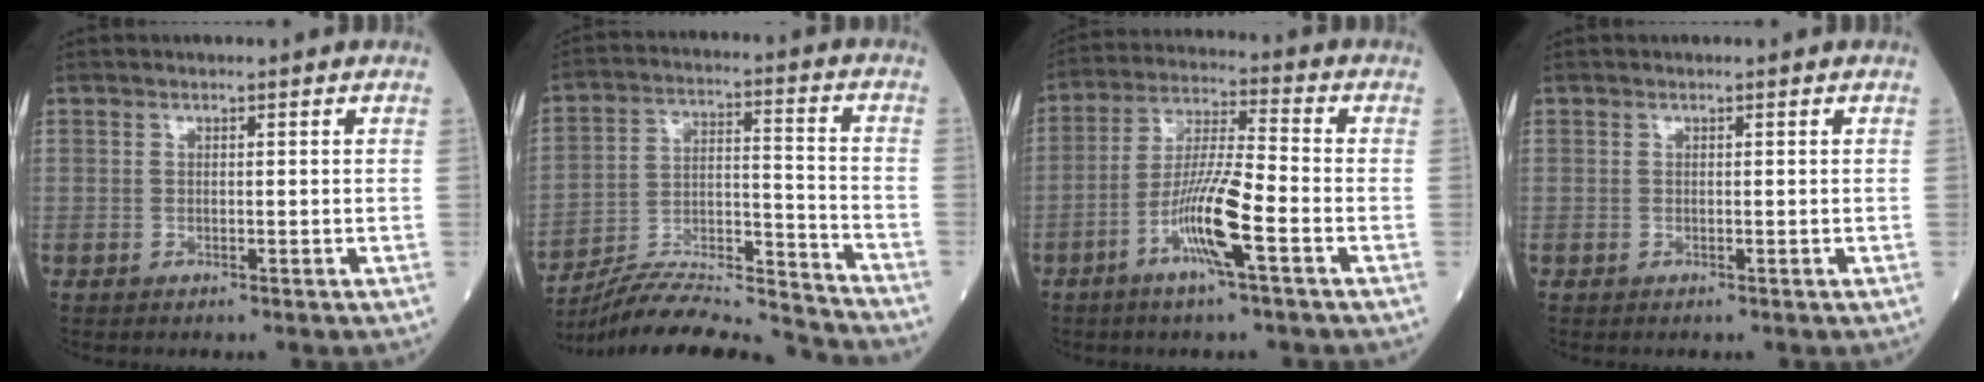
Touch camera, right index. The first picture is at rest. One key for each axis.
{"total": 18.8, "fx": -18.2, "fy": -0.5, "fz": 4.9, "tx": -0.102, "ty": 0.014, "tz": -0.298}
{"total": 10.1, "fx": -4.3, "fy": 0.3, "fz": 9.2, "tx": -0.179, "ty": -0.002, "tz": -0.086}
{"total": 0.0}